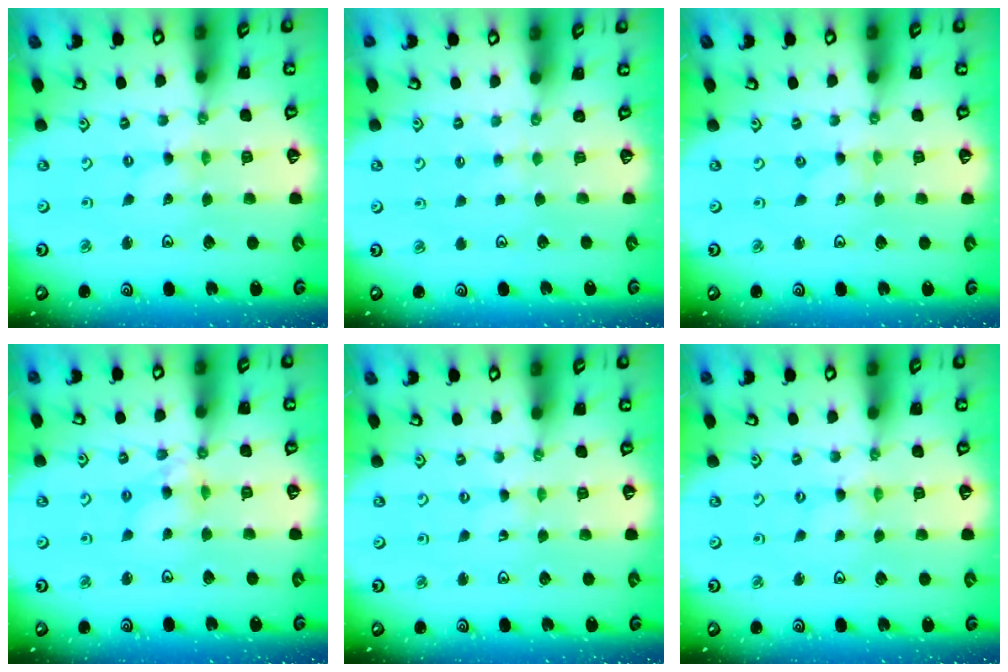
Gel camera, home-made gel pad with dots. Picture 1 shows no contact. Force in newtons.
{"total": 1.5, "press": 1.5, "slide": 0.4}
{"total": 0.0}
{"total": 6.4, "press": 6.4, "slide": 0.5}
{"total": 0.6, "press": 0.6, "slide": 0.1}
{"total": 0.0}